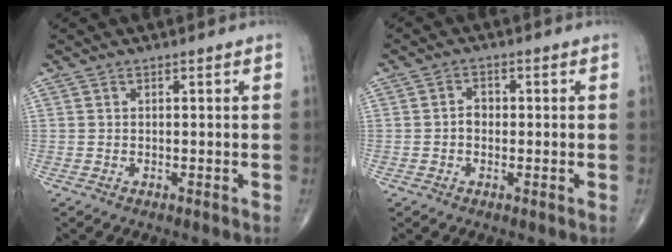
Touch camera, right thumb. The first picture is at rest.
{"total": 2.4, "force": [-0.3, 1.9, 1.5], "torque": [-0.013, 0.011, -0.011]}